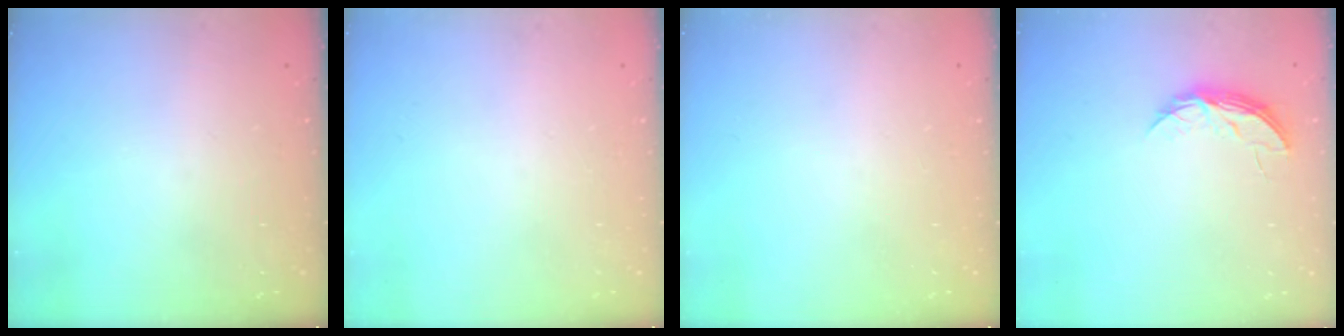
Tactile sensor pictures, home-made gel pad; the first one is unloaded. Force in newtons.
{"total": 0.0}
{"total": 0.0}
{"total": 5.5, "press": 5.5, "slide": 0.5}